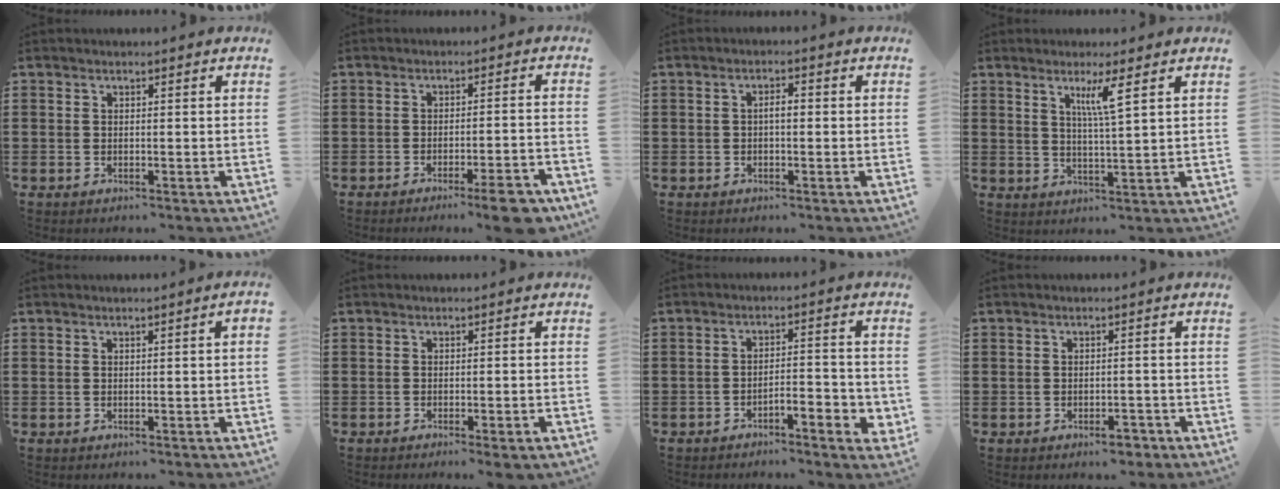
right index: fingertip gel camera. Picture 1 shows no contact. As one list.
[{"total": 5.6, "force": [-4.0, 0.0, 3.9], "torque": [-0.060, -0.009, -0.071]}, {"total": 1.9, "force": [-0.2, 0.6, 1.8], "torque": [-0.034, 0.003, -0.005]}, {"total": 4.4, "force": [2.4, -0.4, 3.7], "torque": [-0.071, -0.007, 0.036]}, {"total": 0.5, "force": [0.0, -0.1, 0.5], "torque": [-0.007, -0.003, 0.000]}, {"total": 1.1, "force": [-0.8, -0.2, 0.7], "torque": [-0.013, -0.005, -0.013]}, {"total": 3.5, "force": [-2.5, 0.5, 2.4], "torque": [-0.041, 0.005, -0.047]}, {"total": 2.1, "force": [-1.8, 0.9, 0.7], "torque": [-0.018, 0.001, -0.035]}]